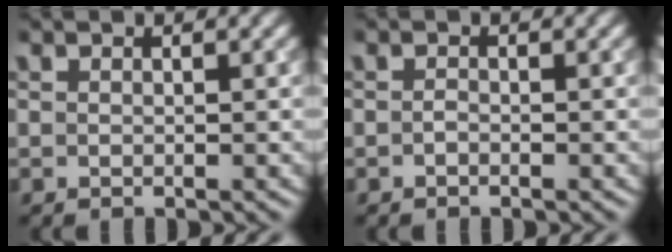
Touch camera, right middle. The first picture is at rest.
{"total": 0.5, "force": [-0.3, 0.3, 0.4], "torque": [-0.008, 0.000, -0.005]}